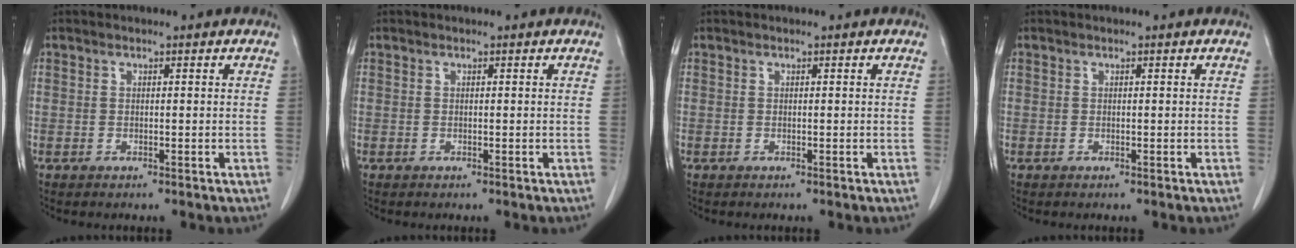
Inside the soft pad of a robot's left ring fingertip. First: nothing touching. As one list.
[{"total": 0.0}, {"total": 0.0}, {"total": 0.0}]